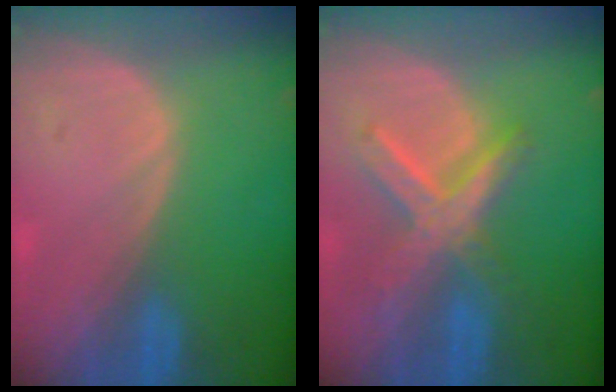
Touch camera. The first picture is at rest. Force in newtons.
{"total": 7.8, "press": 6.7, "slide": 3.9}